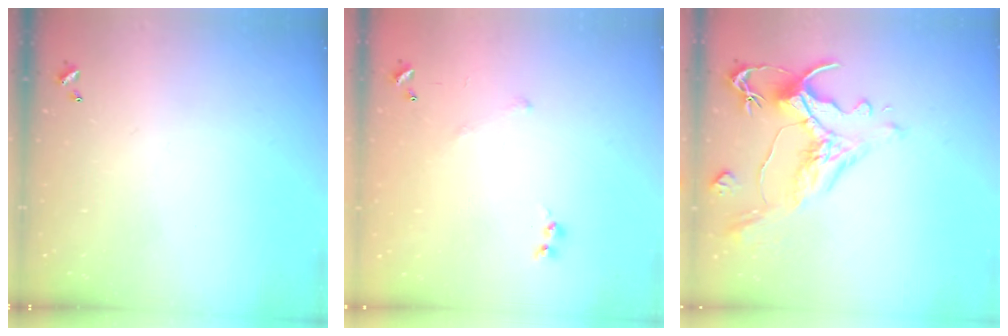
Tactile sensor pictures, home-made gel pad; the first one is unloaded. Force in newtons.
{"total": 5.0, "press": 4.9, "slide": 0.9}
{"total": 1.5, "press": 0.2, "slide": 1.5}